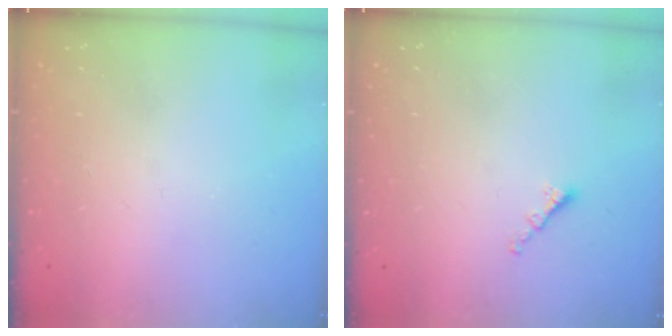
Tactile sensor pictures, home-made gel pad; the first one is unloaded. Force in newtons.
{"total": 1.4, "press": 1.3, "slide": 0.5}